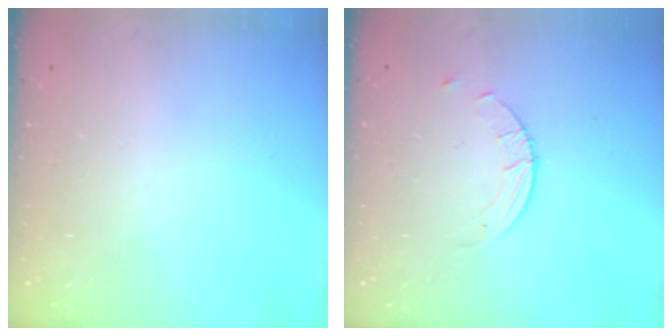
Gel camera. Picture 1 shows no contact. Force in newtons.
{"total": 4.6, "press": 4.5, "slide": 0.5}